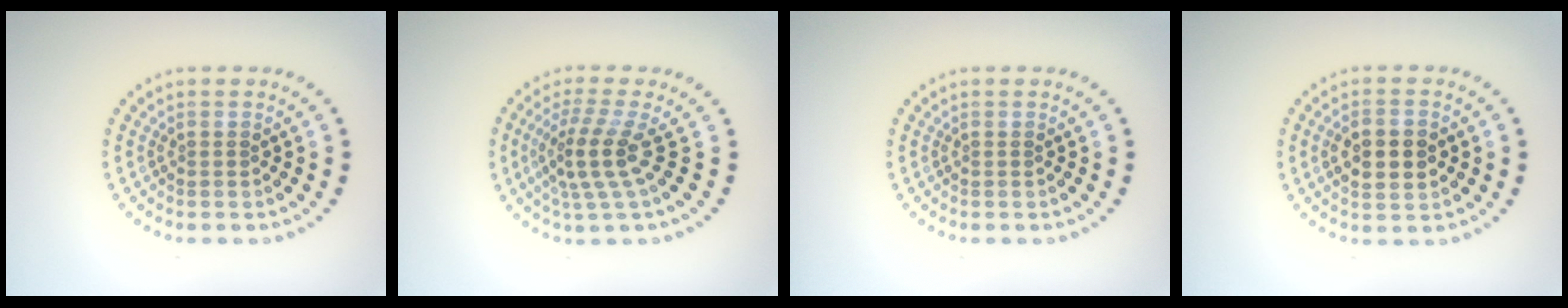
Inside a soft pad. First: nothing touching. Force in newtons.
{"total": 3.6, "press": 2.7, "slide": 2.4}
{"total": 0.0}
{"total": 4.7, "press": 4.7, "slide": 0.3}